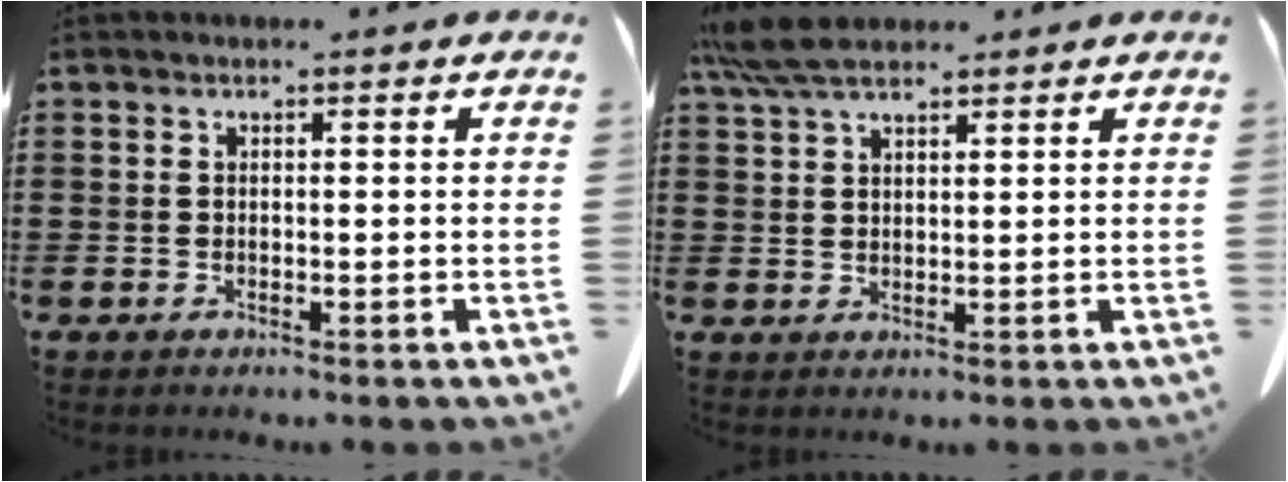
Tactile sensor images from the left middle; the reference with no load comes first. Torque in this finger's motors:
{"motor_torque": [0.44, 0.07, 0.19, 0.09]}